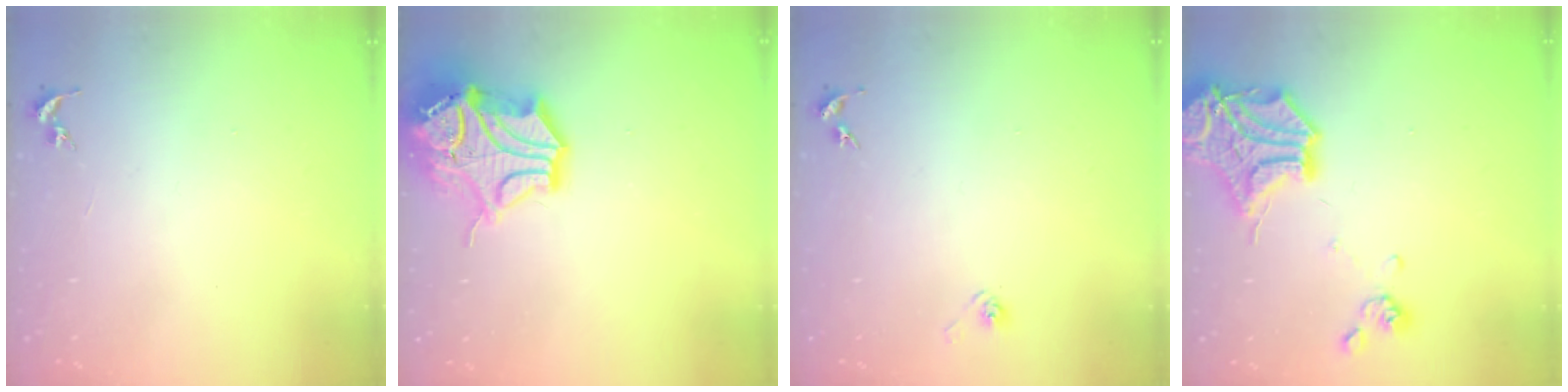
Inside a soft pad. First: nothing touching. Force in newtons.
{"total": 16.4, "press": 16.3, "slide": 2.2}
{"total": 2.9, "press": 2.6, "slide": 1.4}
{"total": 19.9, "press": 19.8, "slide": 2.6}